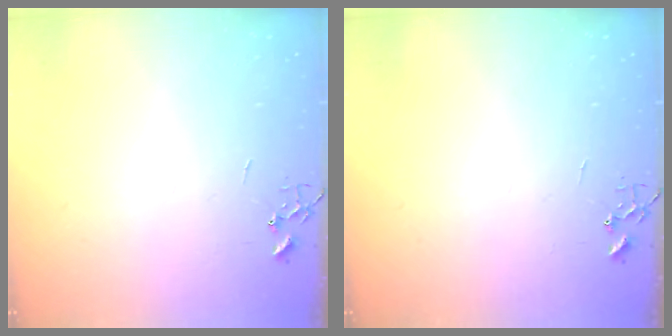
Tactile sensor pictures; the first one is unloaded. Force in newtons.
{"total": 0.0}